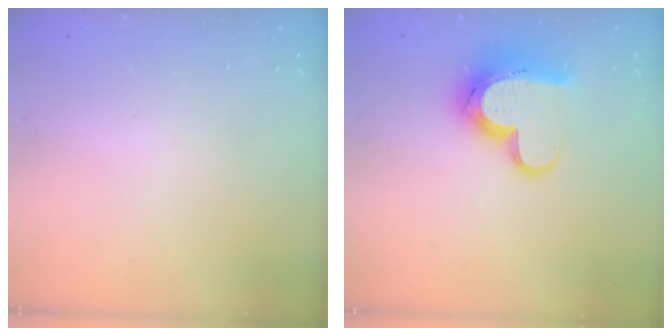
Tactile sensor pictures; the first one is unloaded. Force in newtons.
{"total": 14.8, "press": 14.7, "slide": 1.3}